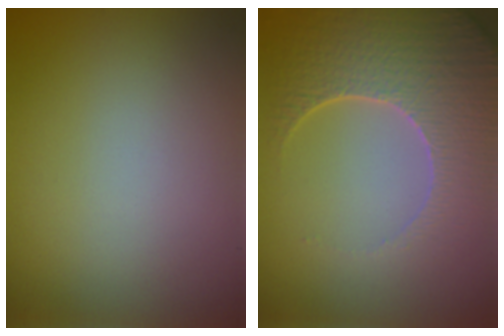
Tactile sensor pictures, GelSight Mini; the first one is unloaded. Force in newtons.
{"total": 6.1, "press": 5.2, "slide": 3.2}